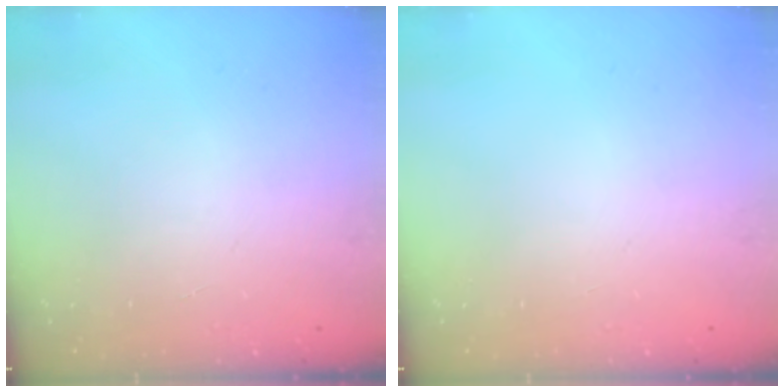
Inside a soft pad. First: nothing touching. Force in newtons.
{"total": 0.0}